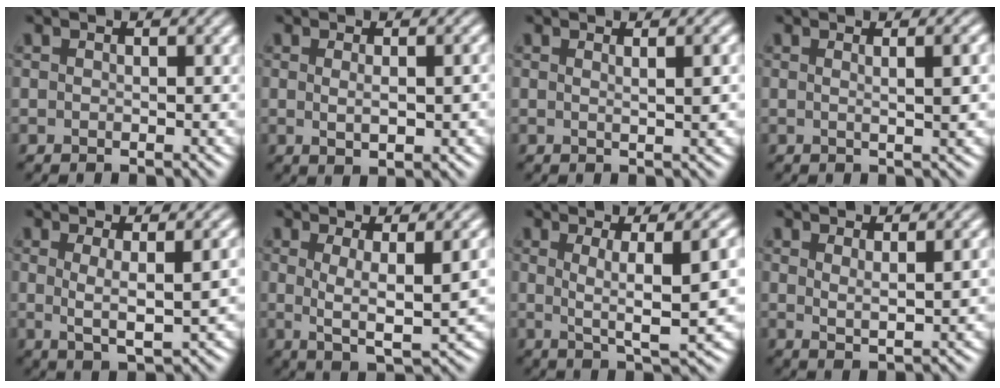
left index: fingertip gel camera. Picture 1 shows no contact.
{"total": 2.4, "force": [0.0, 0.5, 2.3], "torque": [-0.038, -0.004, 0.007]}
{"total": 2.1, "force": [0.6, 0.6, 1.9], "torque": [-0.018, 0.006, -0.001]}
{"total": 3.2, "force": [0.7, 1.0, 2.9], "torque": [-0.027, 0.006, -0.007]}
{"total": 3.4, "force": [0.5, 0.5, 3.3], "torque": [-0.063, -0.008, 0.011]}
{"total": 4.3, "force": [0.7, 0.7, 4.2], "torque": [-0.079, -0.010, 0.015]}
{"total": 6.1, "force": [0.9, 1.1, 5.9], "torque": [-0.092, -0.002, 0.018]}
{"total": 1.8, "force": [1.0, 0.3, 1.4], "torque": [-0.026, -0.008, 0.017]}